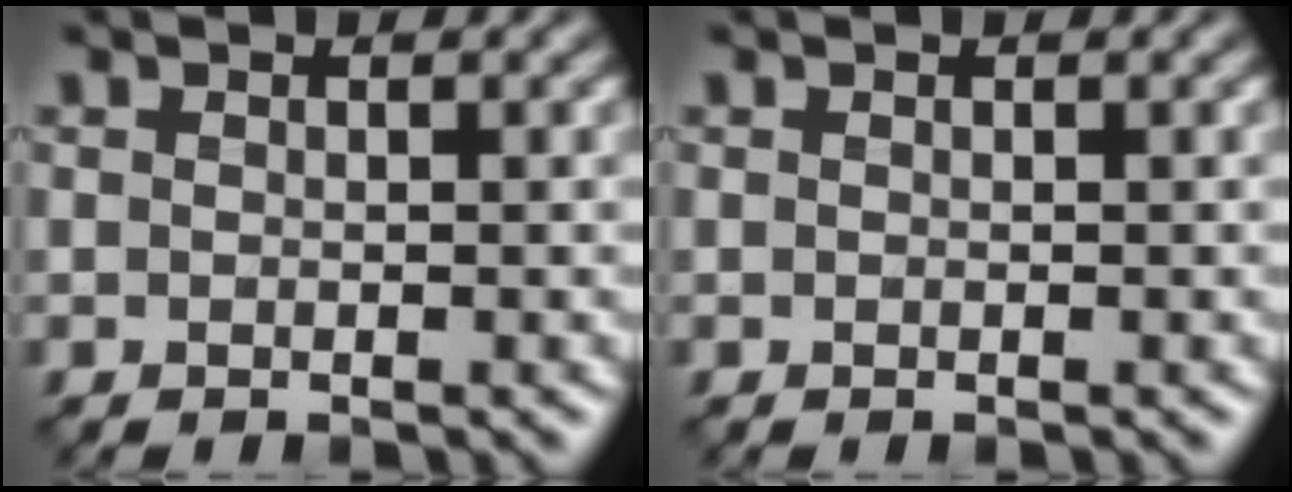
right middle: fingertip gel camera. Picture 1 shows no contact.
{"total": 0.0}